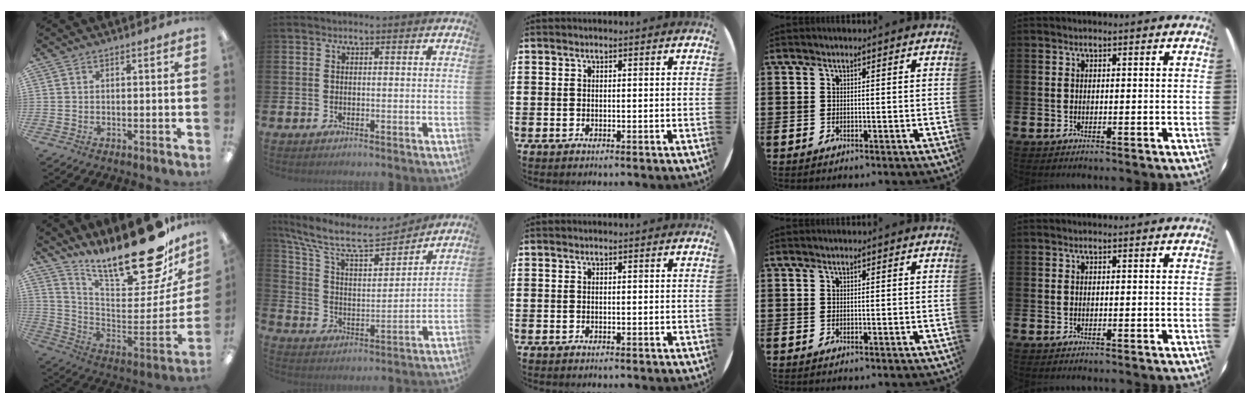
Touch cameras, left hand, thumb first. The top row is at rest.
{"thumb": {"total": 24.2, "force": [19.0, 7.2, 13.2], "torque": [-0.175, -0.146, 0.315]}, "index": {"total": 10.4, "force": [8.8, 3.1, 4.6], "torque": [-0.127, -0.055, 0.151]}}